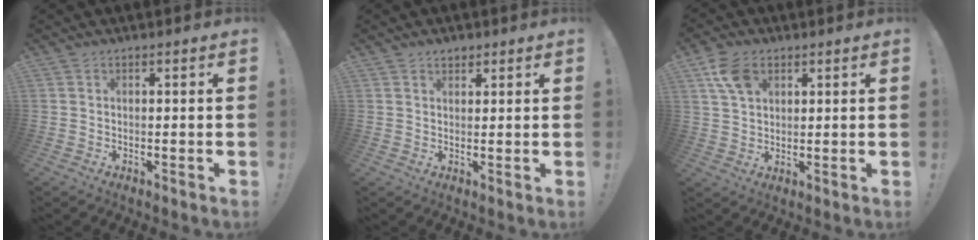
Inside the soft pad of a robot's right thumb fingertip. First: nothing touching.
{"total": 2.0, "force": [1.6, 1.2, 0.4], "torque": [0.003, -0.010, 0.027]}
{"total": 8.0, "force": [3.9, 5.1, 4.8], "torque": [-0.076, -0.005, 0.076]}